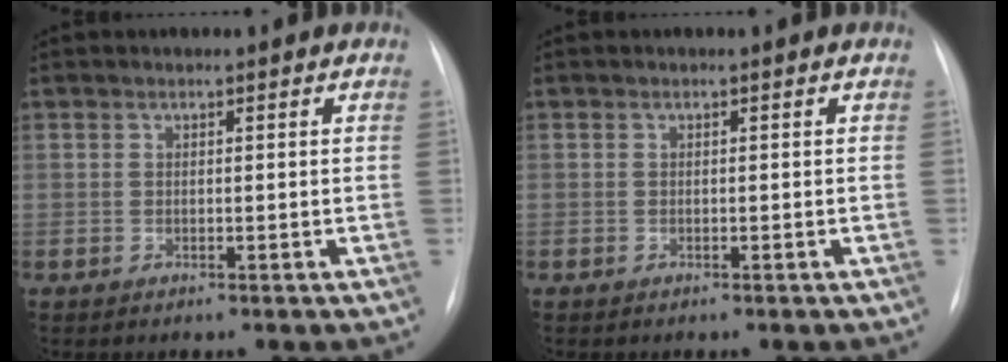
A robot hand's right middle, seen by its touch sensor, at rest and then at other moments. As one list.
[{"total": 0.0}]